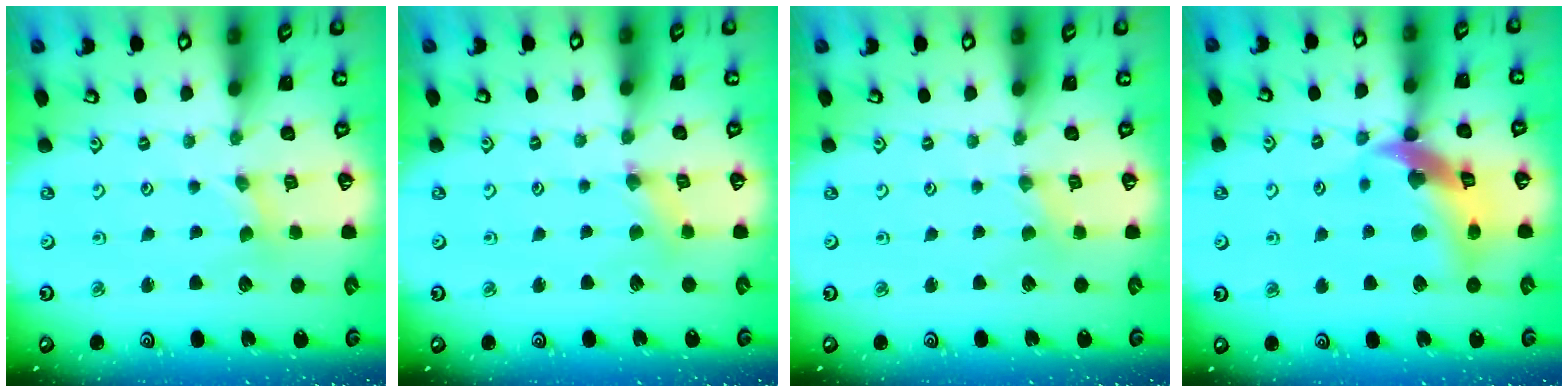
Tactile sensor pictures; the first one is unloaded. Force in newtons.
{"total": 1.5, "press": 1.4, "slide": 0.3}
{"total": 0.0}
{"total": 15.8, "press": 15.6, "slide": 2.0}